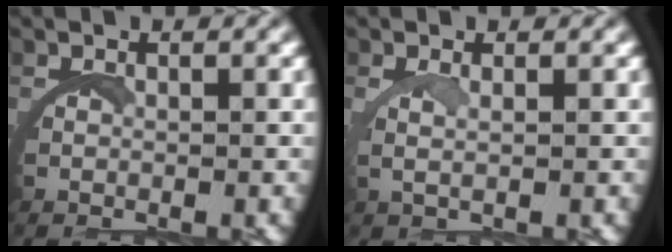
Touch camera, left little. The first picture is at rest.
{"total": 1.5, "force": [1.1, -0.4, 1.0], "torque": [-0.033, -0.004, 0.022]}